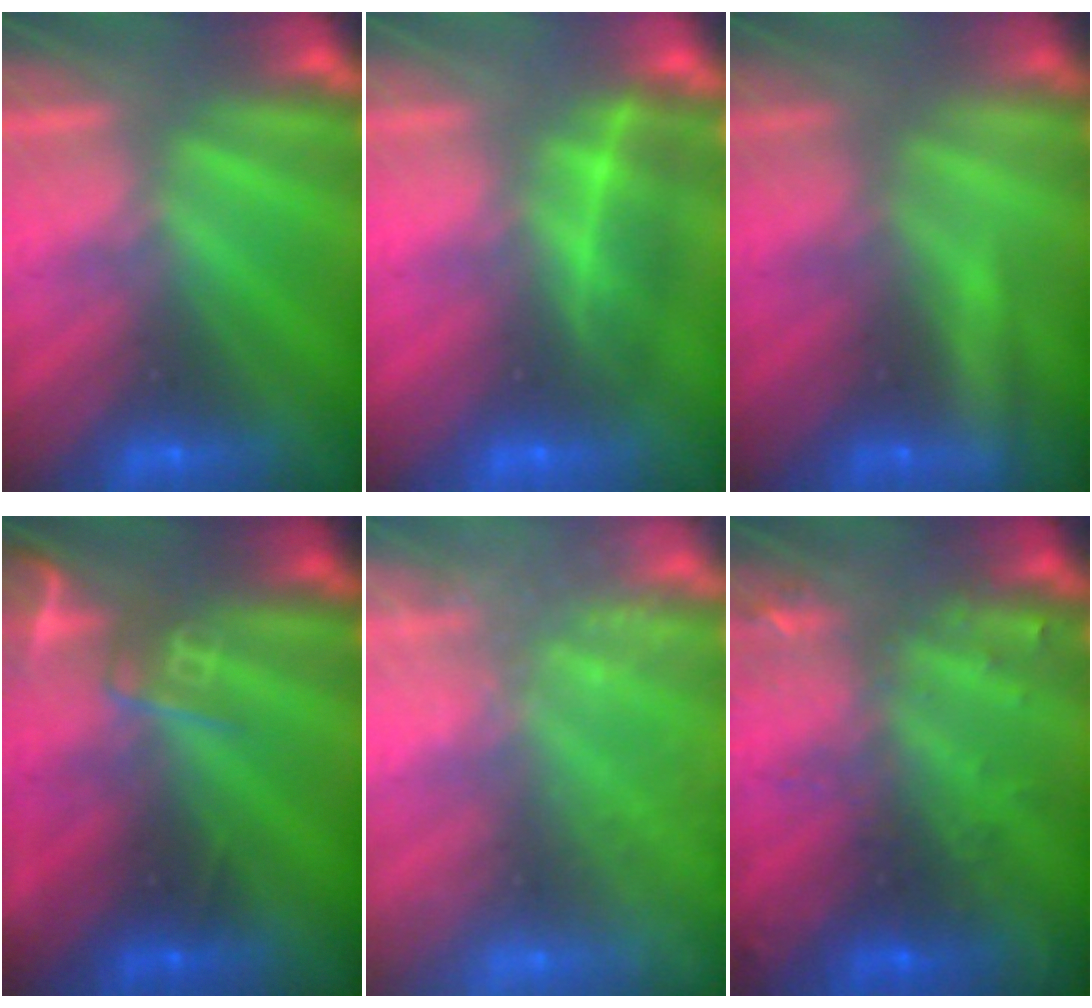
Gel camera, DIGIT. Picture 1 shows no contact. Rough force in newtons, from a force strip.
{"total": 1.9}
{"total": 2.1}
{"total": 2.7}
{"total": 2.4}
{"total": 2.9}